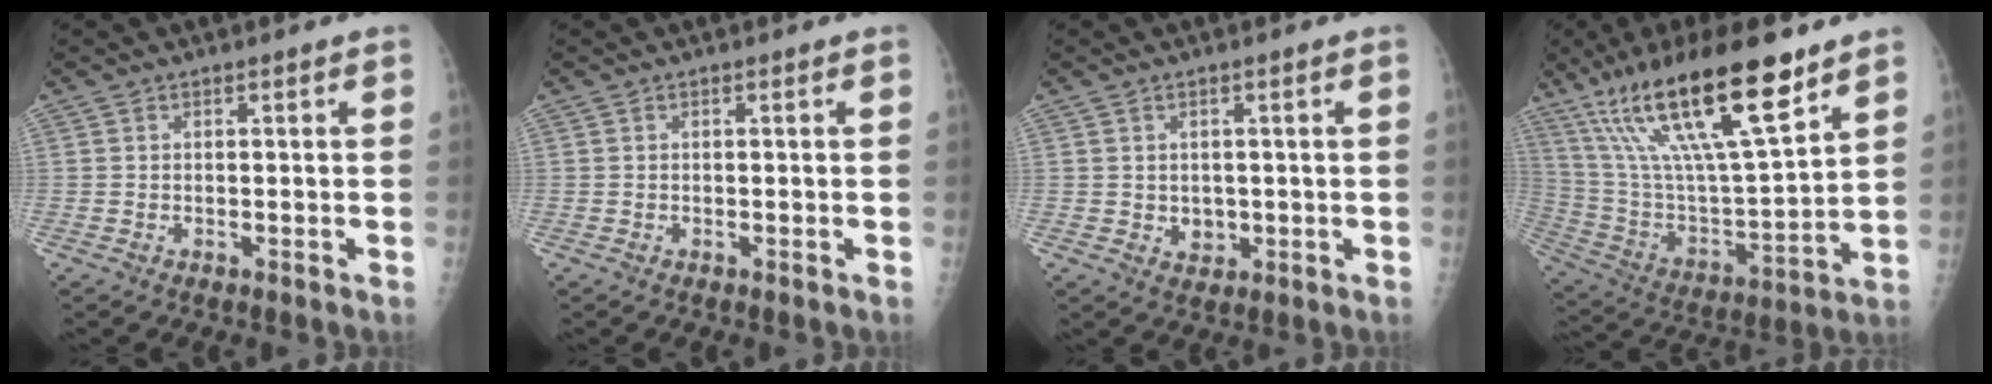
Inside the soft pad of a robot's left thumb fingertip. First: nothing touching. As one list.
[{"total": 0.0}, {"total": 2.5, "force": [0.1, 2.1, 1.3], "torque": [-0.008, -0.002, 0.008]}, {"total": 25.3, "force": [15.6, 5.6, 19.1], "torque": [-0.343, -0.048, 0.284]}]